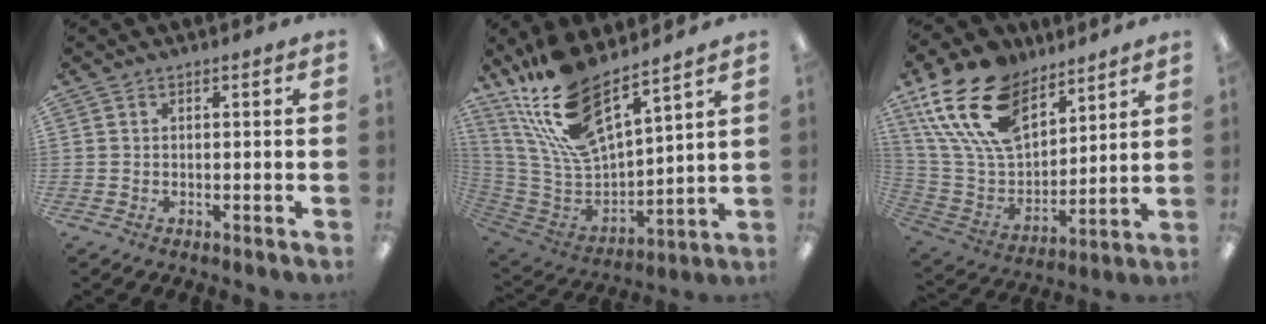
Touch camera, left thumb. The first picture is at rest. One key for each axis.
{"total": 19.7, "fx": 15.0, "fy": 6.6, "fz": 11.0, "tx": -0.251, "ty": -0.107, "tz": 0.268}
{"total": 21.8, "fx": 12.9, "fy": 12.7, "fz": 12.2, "tx": -0.267, "ty": -0.062, "tz": 0.239}